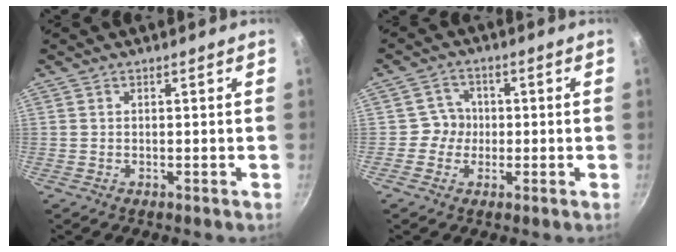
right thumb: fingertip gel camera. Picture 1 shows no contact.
{"total": 4.3, "force": [-0.5, 4.1, 1.0], "torque": [0.015, 0.012, -0.016]}